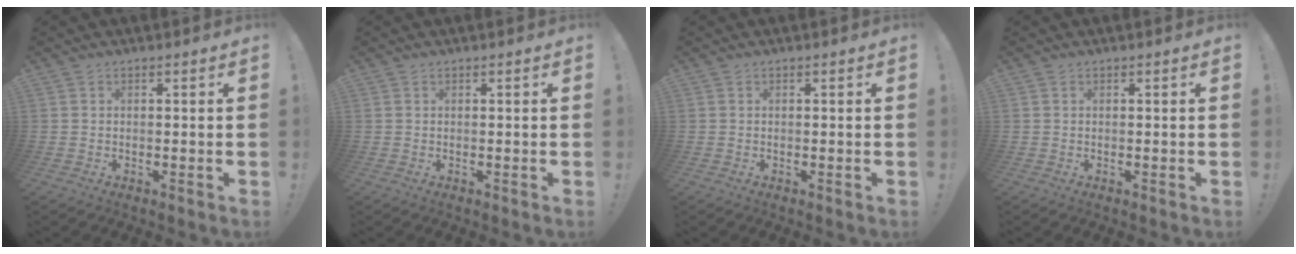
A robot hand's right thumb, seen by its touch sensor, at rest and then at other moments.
{"total": 0.0}
{"total": 0.0}
{"total": 0.0}